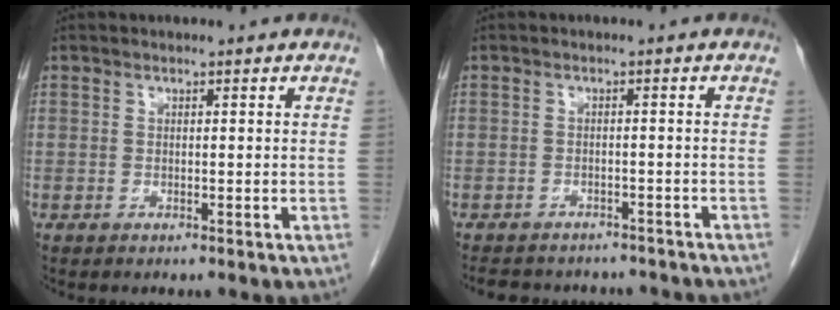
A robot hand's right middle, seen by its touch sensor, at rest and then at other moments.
{"total": 11.7, "force": [-10.3, 4.4, 3.4], "torque": [-0.065, 0.008, -0.117]}